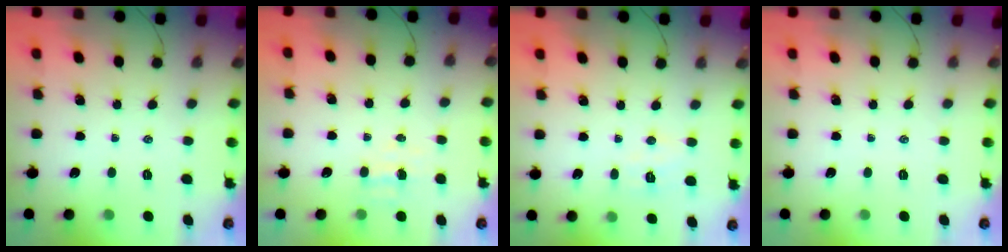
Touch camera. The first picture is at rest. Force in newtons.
{"total": 4.0, "press": 3.9, "slide": 1.1}
{"total": 5.3, "press": 5.2, "slide": 1.1}
{"total": 0.0}